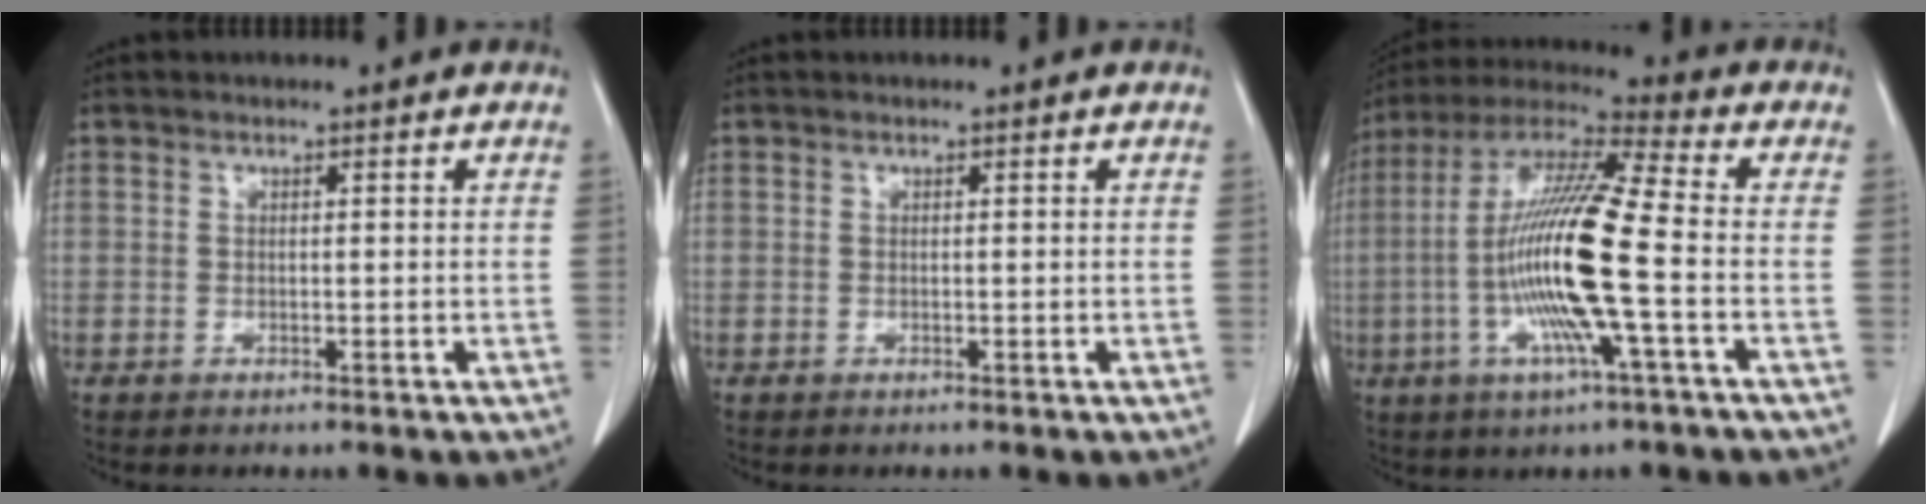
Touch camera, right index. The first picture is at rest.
{"total": 0.0}
{"total": 16.8, "force": [-3.0, 0.4, 16.5], "torque": [-0.330, -0.004, -0.068]}